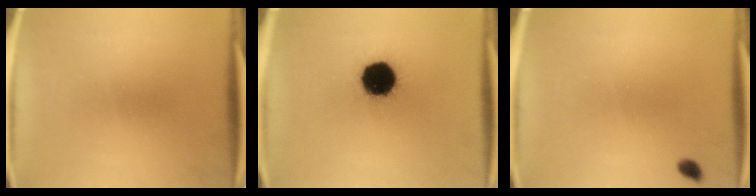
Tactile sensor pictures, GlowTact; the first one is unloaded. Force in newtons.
{"total": 16.1}
{"total": 1.3}